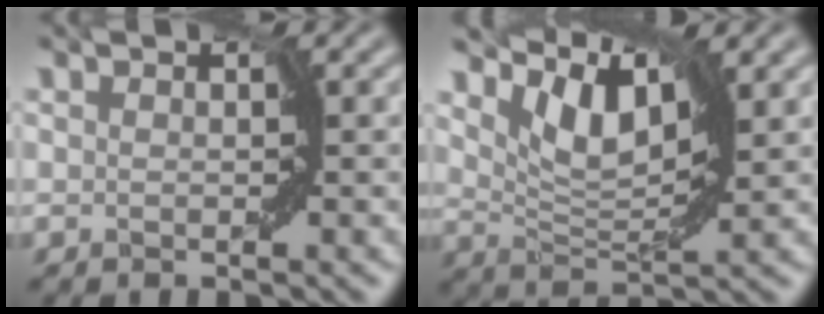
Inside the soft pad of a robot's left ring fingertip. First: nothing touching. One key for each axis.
{"total": 5.0, "fx": 3.3, "fy": 1.7, "fz": 3.3, "tx": -0.071, "ty": -0.003, "tz": 0.059}